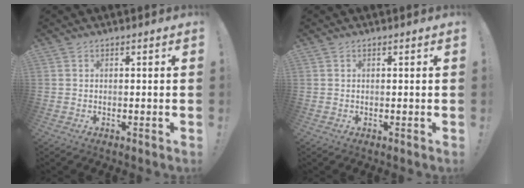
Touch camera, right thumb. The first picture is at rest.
{"total": 0.0}